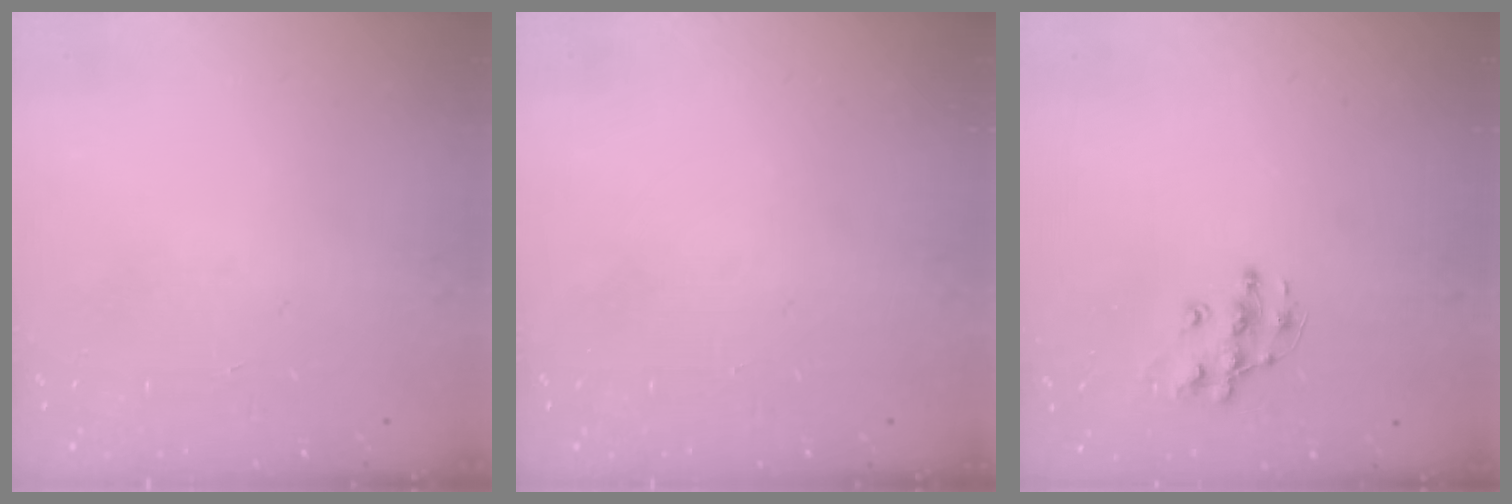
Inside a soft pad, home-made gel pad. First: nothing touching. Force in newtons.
{"total": 0.0}
{"total": 9.8, "press": 9.8, "slide": 0.6}